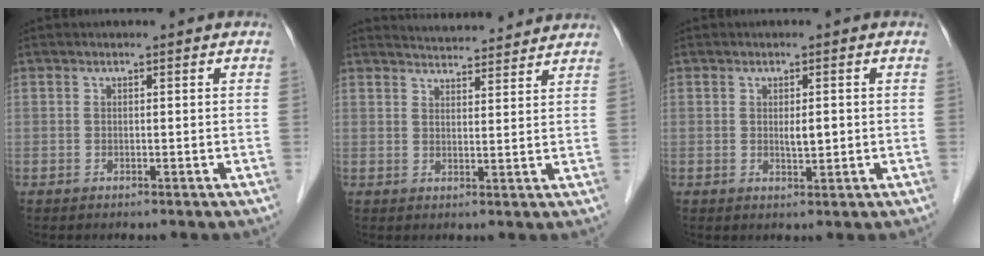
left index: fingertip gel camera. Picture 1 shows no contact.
{"total": 9.3, "force": [9.1, 1.0, 1.9], "torque": [-0.030, 0.015, 0.117]}
{"total": 1.9, "force": [0.1, 0.6, 1.8], "torque": [-0.032, -0.002, 0.005]}